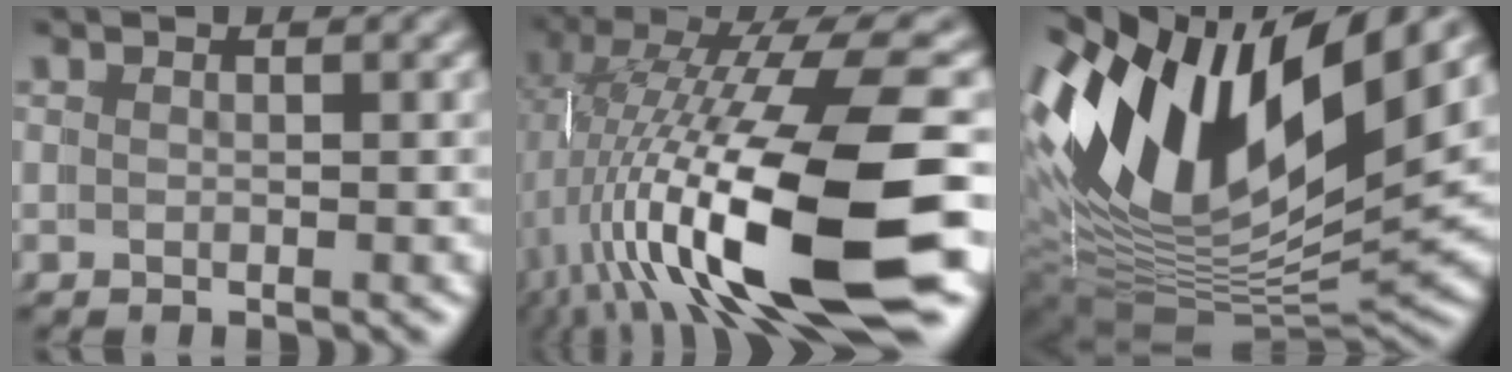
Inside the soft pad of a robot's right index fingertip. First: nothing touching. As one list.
[{"total": 15.8, "force": [-1.4, 6.2, 14.5], "torque": [-0.249, -0.019, -0.005]}, {"total": 17.1, "force": [3.4, 9.8, 13.6], "torque": [-0.249, -0.006, 0.052]}]